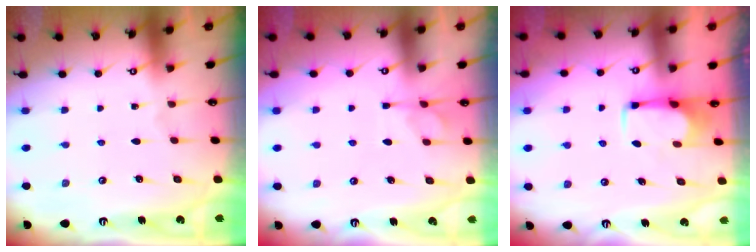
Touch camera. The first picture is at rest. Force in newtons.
{"total": 2.9, "press": 2.6, "slide": 1.4}
{"total": 2.8, "press": 2.8, "slide": 0.3}